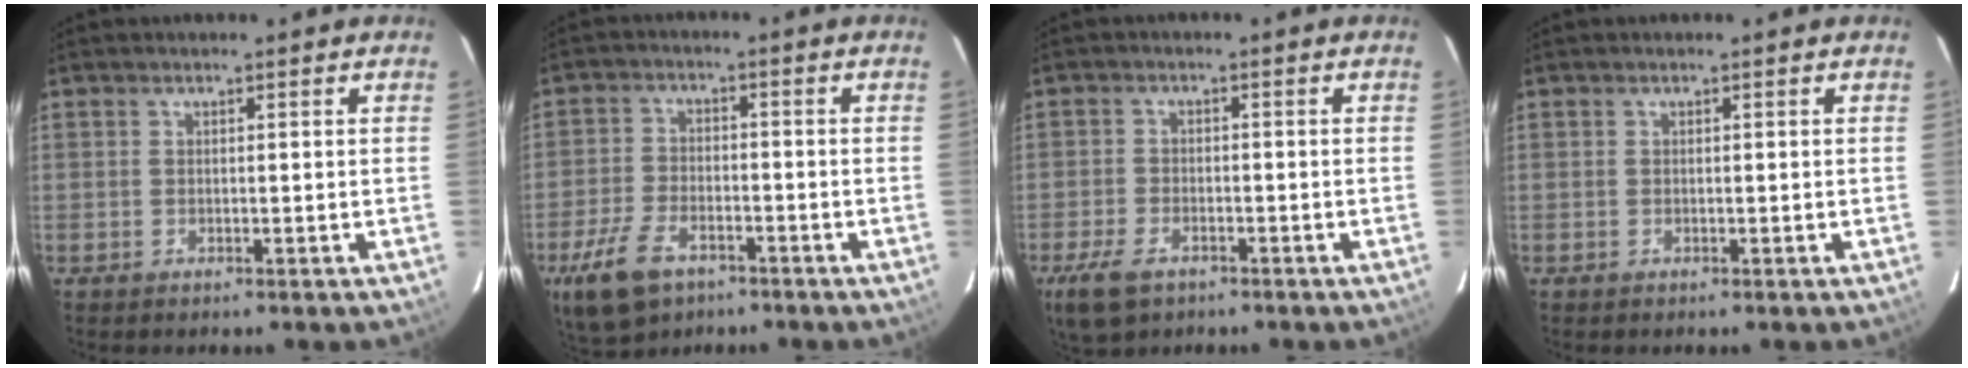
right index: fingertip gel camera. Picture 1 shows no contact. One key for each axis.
{"total": 11.1, "fx": -6.6, "fy": 6.0, "fz": 6.5, "tx": -0.163, "ty": -0.010, "tz": -0.123}
{"total": 7.7, "fx": -4.8, "fy": 4.2, "fz": 4.3, "tx": -0.117, "ty": -0.015, "tz": -0.087}
{"total": 0.0}